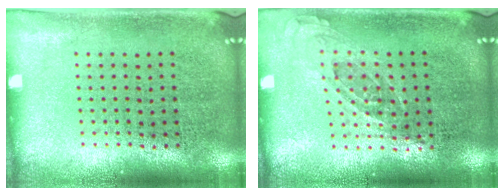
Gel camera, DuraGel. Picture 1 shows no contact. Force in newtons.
{"total": 0.7, "press": 0.7, "slide": 0.3}